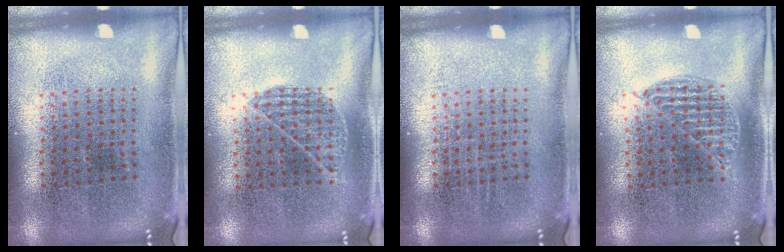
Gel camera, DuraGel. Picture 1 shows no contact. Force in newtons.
{"total": 0.8, "press": 0.6, "slide": 0.5}
{"total": 0.0}
{"total": 0.9, "press": 0.8, "slide": 0.4}